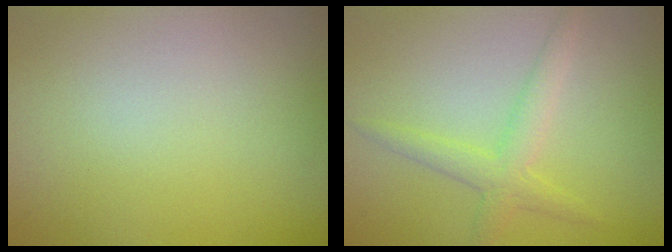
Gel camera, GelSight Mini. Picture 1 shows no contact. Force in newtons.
{"total": 2.5, "press": 2.5, "slide": 0.1}